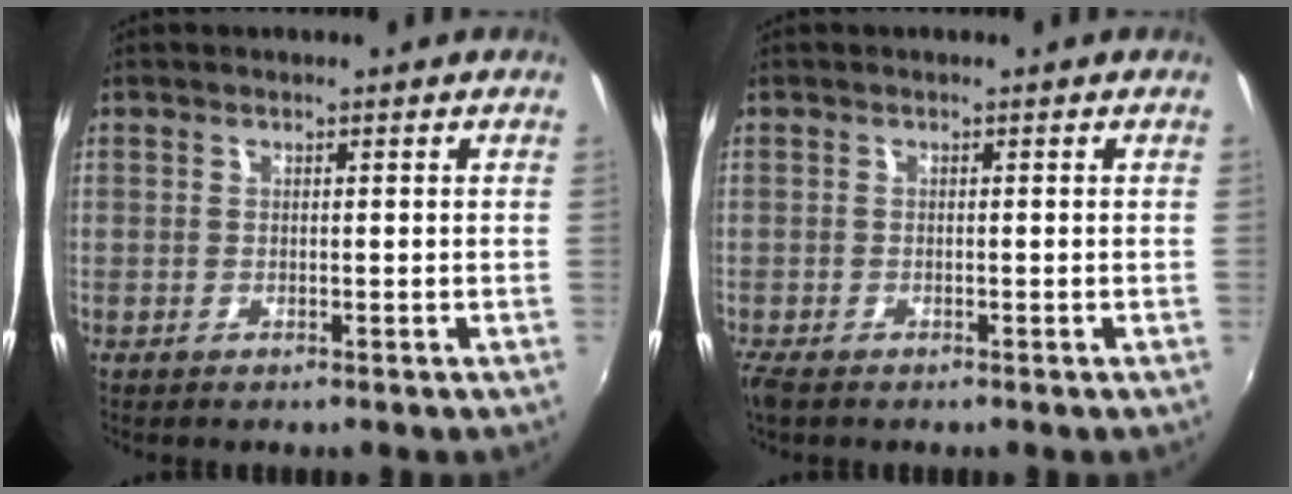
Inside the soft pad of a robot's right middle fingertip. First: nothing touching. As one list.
[{"total": 2.9, "force": [-2.4, 0.9, 1.5], "torque": [-0.036, -0.016, -0.046]}]